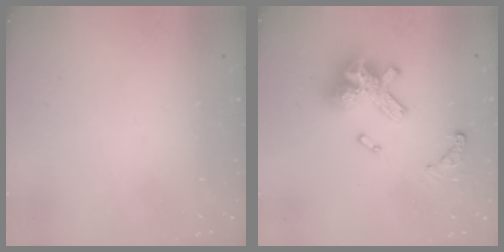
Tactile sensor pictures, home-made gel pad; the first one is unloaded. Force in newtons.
{"total": 16.9, "press": 16.7, "slide": 2.3}